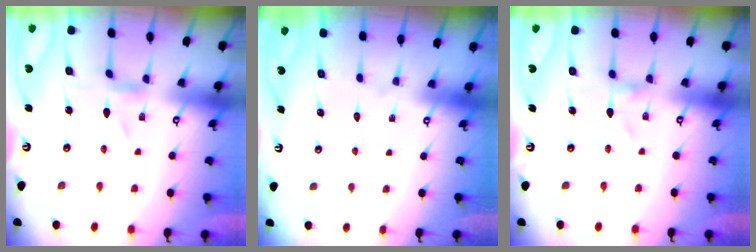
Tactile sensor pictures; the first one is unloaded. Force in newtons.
{"total": 1.8, "press": 1.8, "slide": 0.2}
{"total": 0.0}